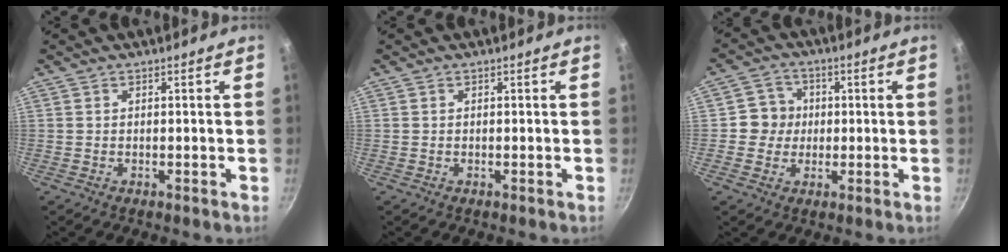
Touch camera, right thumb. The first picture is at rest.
{"total": 0.0}
{"total": 5.5, "force": [0.1, 5.3, 1.4], "torque": [0.013, 0.008, -0.011]}